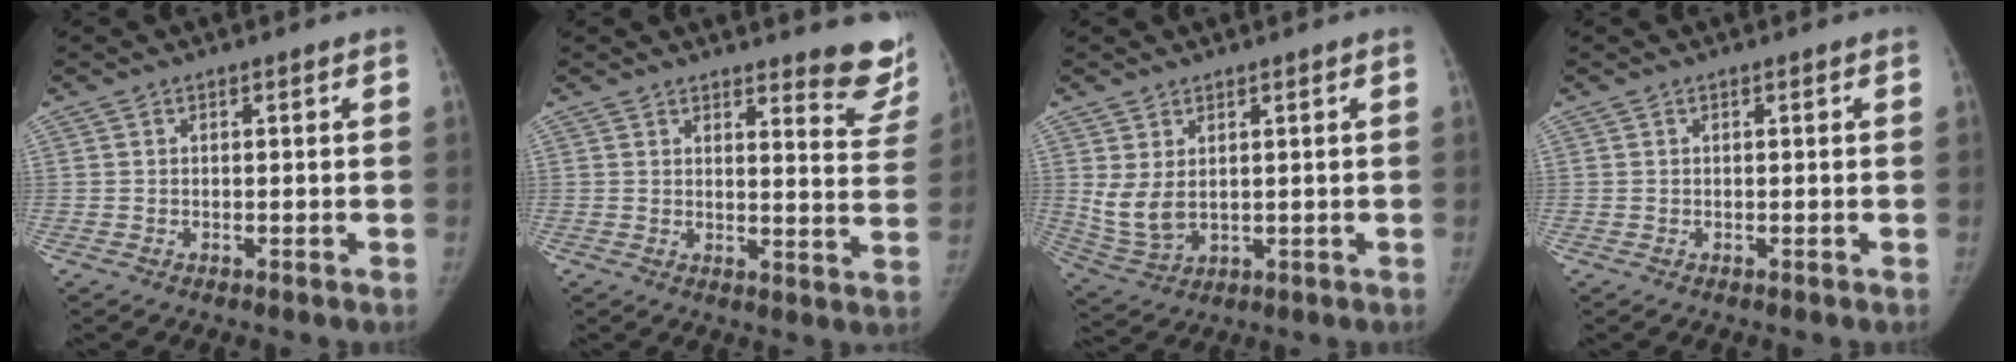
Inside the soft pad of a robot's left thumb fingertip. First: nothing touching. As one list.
[{"total": 10.7, "force": [9.5, 2.6, 4.2], "torque": [-0.009, -0.079, 0.093]}, {"total": 6.4, "force": [1.6, 4.0, 4.8], "torque": [-0.096, -0.014, 0.048]}, {"total": 0.0}]